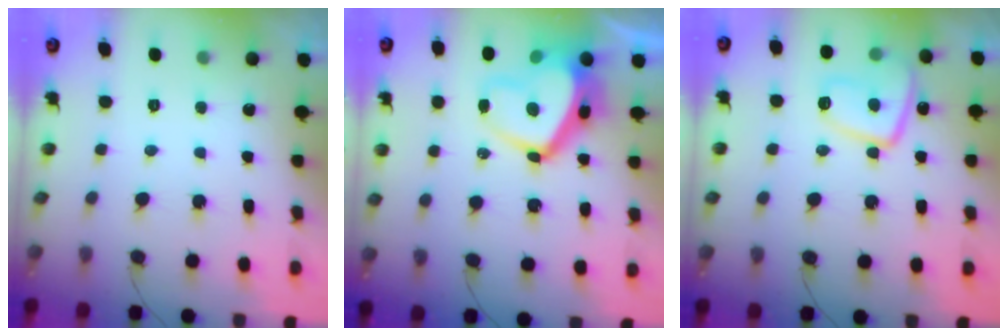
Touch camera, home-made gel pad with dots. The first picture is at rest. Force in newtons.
{"total": 14.4, "press": 14.3, "slide": 1.9}
{"total": 13.1, "press": 13.1, "slide": 1.2}